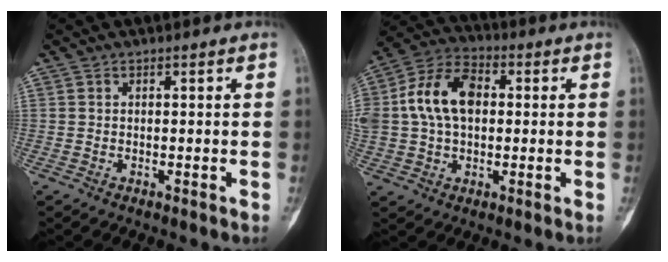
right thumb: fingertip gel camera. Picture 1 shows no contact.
{"total": 14.5, "force": [1.7, 9.5, 10.8], "torque": [-0.200, 0.029, 0.025]}